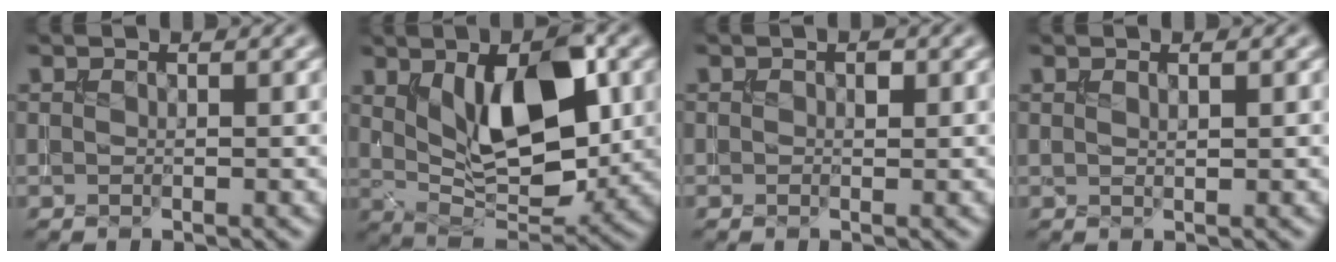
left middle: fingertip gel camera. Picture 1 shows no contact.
{"total": 9.5, "force": [2.3, 4.3, 8.2], "torque": [-0.136, -0.005, 0.040]}
{"total": 0.8, "force": [0.2, 0.5, 0.7], "torque": [-0.006, -0.001, 0.001]}
{"total": 0.7, "force": [0.4, 0.1, 0.6], "torque": [-0.010, 0.000, 0.008]}